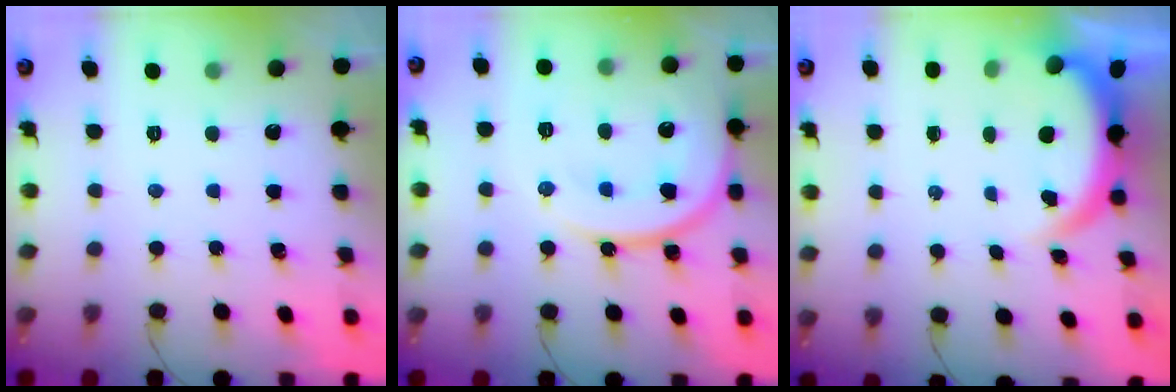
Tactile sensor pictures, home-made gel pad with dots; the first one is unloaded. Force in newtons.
{"total": 15.7, "press": 15.6, "slide": 1.5}
{"total": 3.8, "press": 3.8, "slide": 0.1}